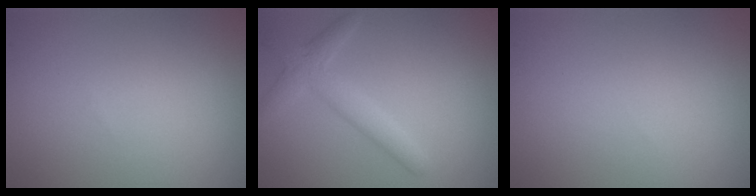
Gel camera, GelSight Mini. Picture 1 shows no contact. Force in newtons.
{"total": 1.9, "press": 1.9, "slide": 0.2}
{"total": 0.0}